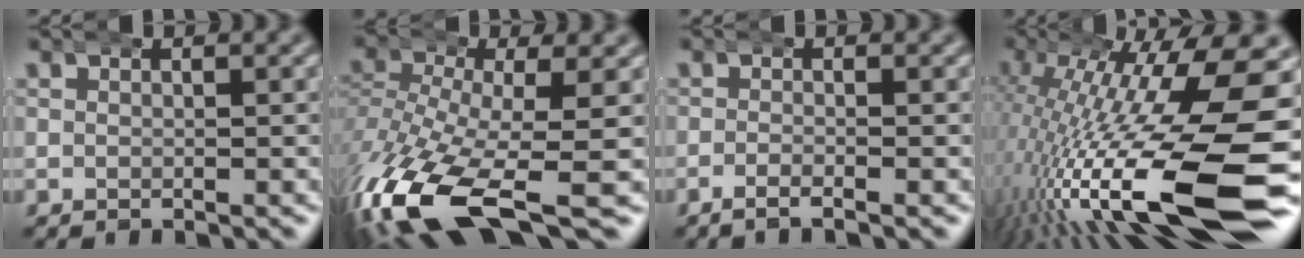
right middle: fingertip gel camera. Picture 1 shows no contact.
{"total": 10.2, "force": [-5.7, 4.1, 7.4], "torque": [-0.178, -0.060, -0.062]}
{"total": 1.5, "force": [-1.1, -0.1, 0.9], "torque": [-0.022, -0.002, -0.022]}
{"total": 19.5, "force": [-5.5, 7.1, 17.3], "torque": [-0.265, -0.033, -0.057]}